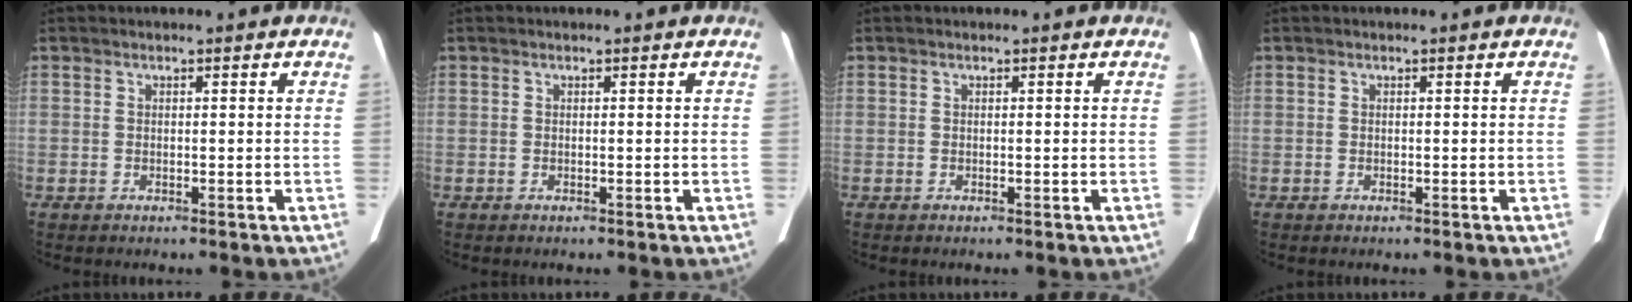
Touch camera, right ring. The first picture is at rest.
{"total": 0.0}
{"total": 0.0}
{"total": 0.0}